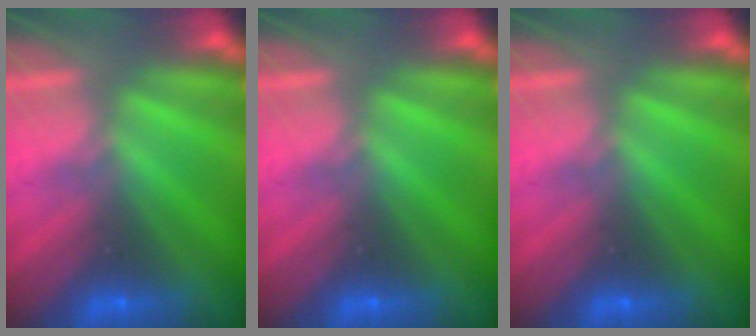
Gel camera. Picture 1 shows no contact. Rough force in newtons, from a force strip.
{"total": 0.0}
{"total": 0.0}